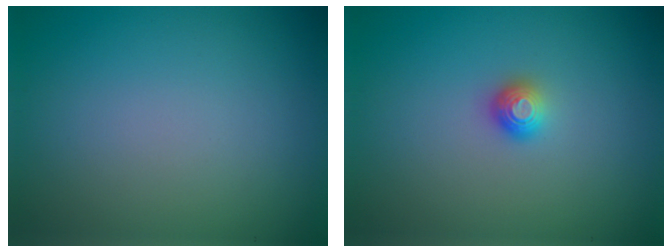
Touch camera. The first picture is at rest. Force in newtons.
{"total": 1.3, "press": 1.2, "slide": 0.7}